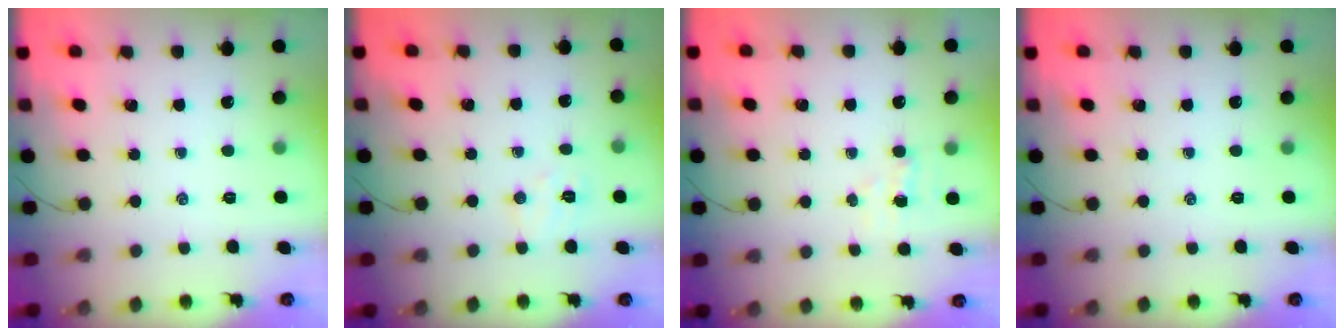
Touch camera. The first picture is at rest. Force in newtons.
{"total": 5.2, "press": 5.1, "slide": 1.1}
{"total": 3.0, "press": 2.9, "slide": 0.9}
{"total": 0.0}